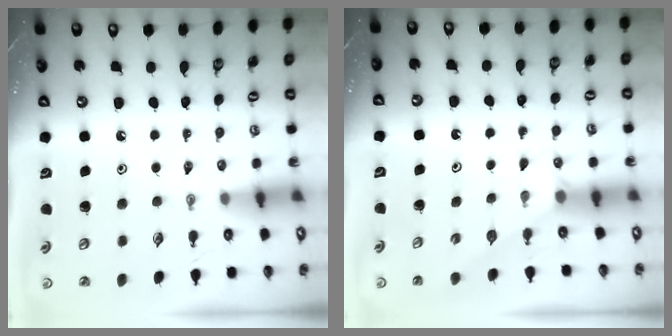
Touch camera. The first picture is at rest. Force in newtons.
{"total": 2.5, "press": 2.4, "slide": 0.4}